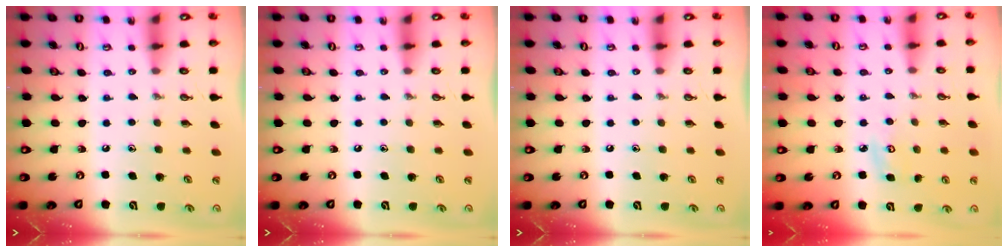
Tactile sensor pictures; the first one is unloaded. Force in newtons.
{"total": 0.0}
{"total": 0.0}
{"total": 4.7, "press": 4.7, "slide": 0.4}